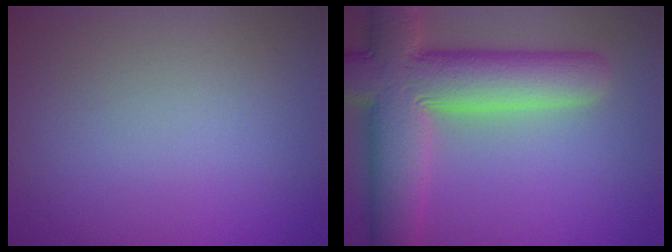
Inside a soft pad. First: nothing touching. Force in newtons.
{"total": 11.1, "press": 11.0, "slide": 1.0}